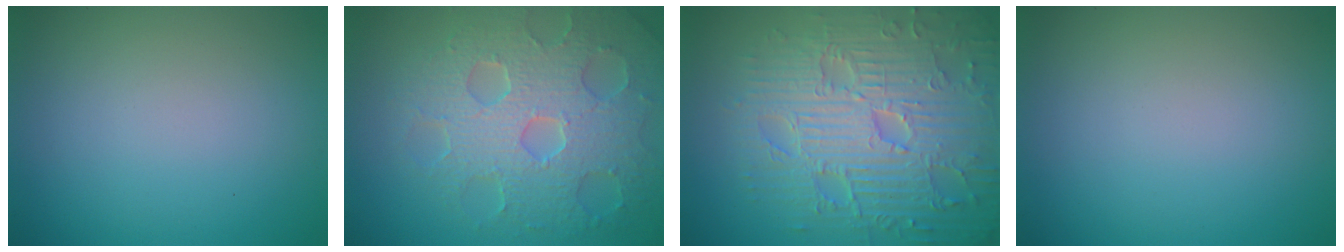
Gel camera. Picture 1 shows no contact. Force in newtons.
{"total": 7.9, "press": 5.8, "slide": 5.3}
{"total": 9.4, "press": 6.8, "slide": 6.5}
{"total": 0.0}